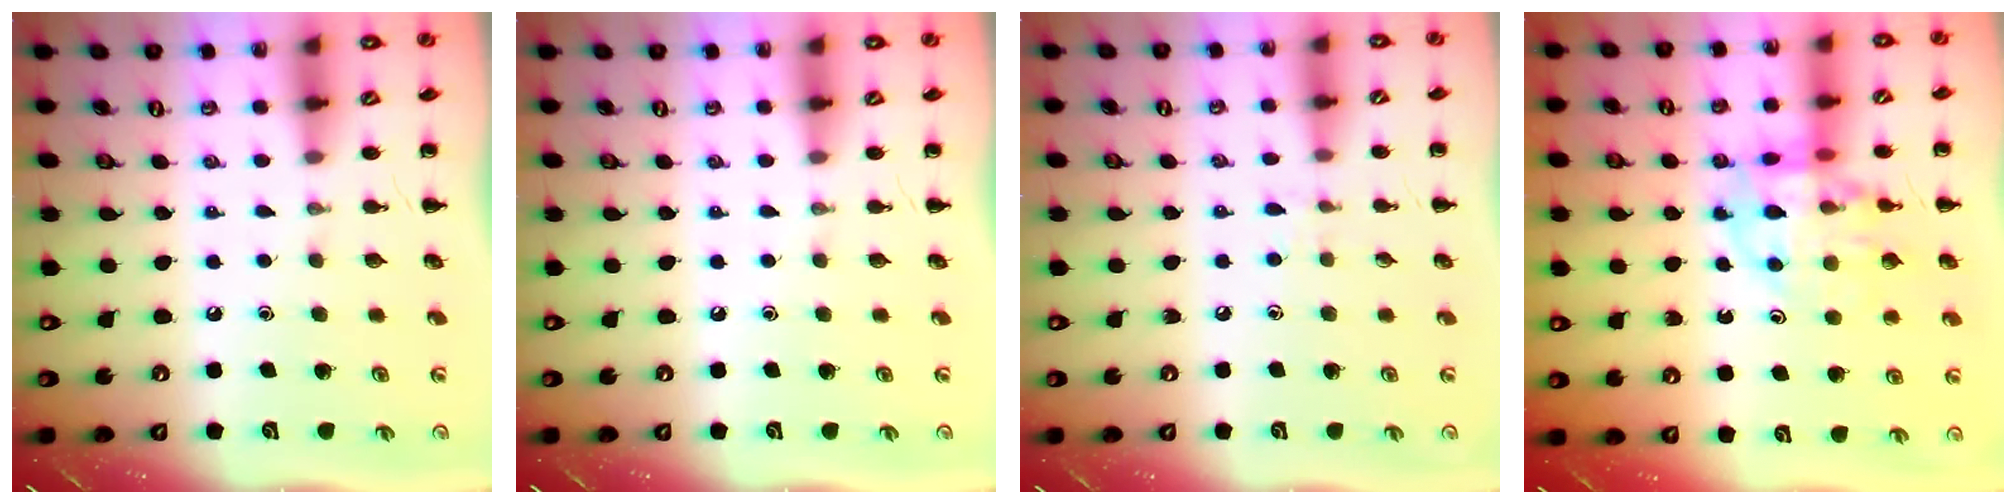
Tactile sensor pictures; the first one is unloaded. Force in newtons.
{"total": 0.0}
{"total": 5.3, "press": 4.8, "slide": 2.1}
{"total": 12.2, "press": 11.9, "slide": 2.7}